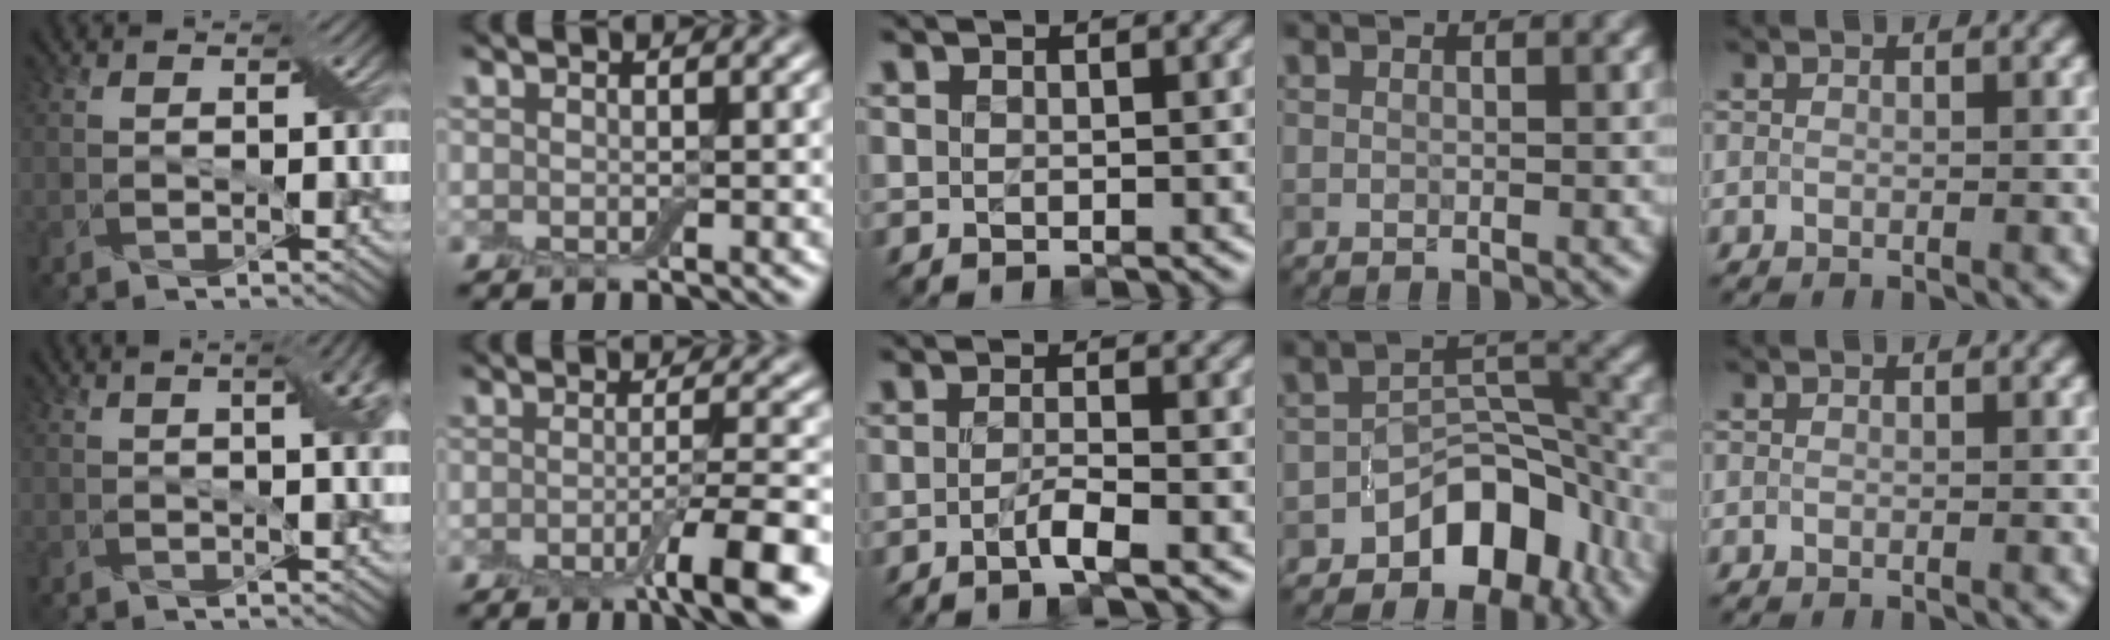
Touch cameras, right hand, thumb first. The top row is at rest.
{"thumb": {"total": 5.3, "force": [1.4, 2.0, 4.7], "torque": [-0.033, 0.014, 0.008]}, "index": {"total": 6.0, "force": [-2.8, 0.9, 5.2], "torque": [-0.077, 0.000, -0.045]}, "middle": {"total": 2.1, "force": [-1.0, 0.1, 1.9], "torque": [-0.033, 0.006, -0.026]}, "ring": {"total": 7.2, "force": [-4.5, 4.3, 3.7], "torque": [-0.029, 0.000, -0.074]}}